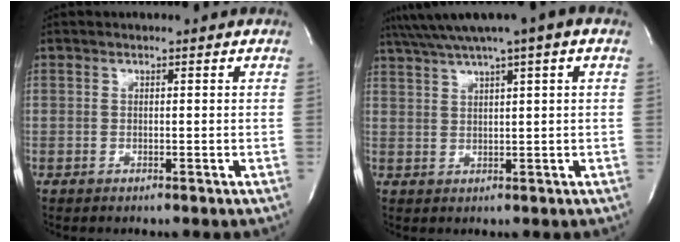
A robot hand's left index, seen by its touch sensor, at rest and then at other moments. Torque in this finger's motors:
{"motor_torque": [1.07, -1.07, 0.36, 0.21]}